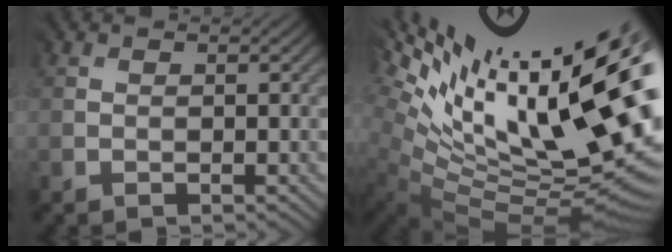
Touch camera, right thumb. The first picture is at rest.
{"total": 19.7, "force": [6.7, 8.2, 16.6], "torque": [-0.253, 0.015, 0.149]}